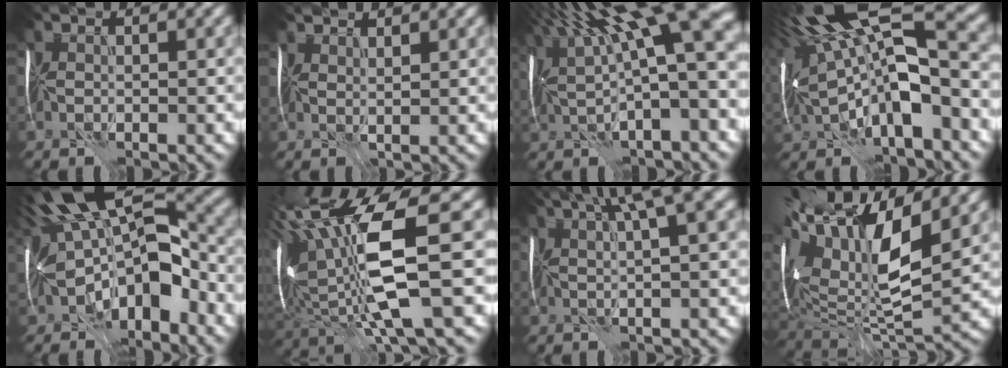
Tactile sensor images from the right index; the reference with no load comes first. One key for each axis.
{"total": 3.0, "fx": 2.7, "fy": 0.7, "fz": 1.1, "tx": -0.016, "ty": 0.023, "tz": 0.026}
{"total": 15.4, "fx": 5.5, "fy": 4.1, "fz": 13.8, "tx": -0.243, "ty": 0.035, "tz": 0.108}
{"total": 14.3, "fx": 1.1, "fy": 5.3, "fz": 13.2, "tx": -0.250, "ty": 0.016, "tz": 0.037}
{"total": 14.2, "fx": -0.2, "fy": 6.9, "fz": 12.4, "tx": -0.226, "ty": 0.018, "tz": 0.019}
{"total": 12.9, "fx": 2.5, "fy": 3.5, "fz": 12.2, "tx": -0.266, "ty": -0.004, "tz": 0.070}
{"total": 7.5, "fx": 4.2, "fy": 1.5, "fz": 6.1, "tx": -0.073, "ty": 0.039, "tz": 0.051}
{"total": 13.9, "fx": 5.1, "fy": 6.2, "fz": 11.4, "tx": -0.256, "ty": 0.029, "tz": 0.097}